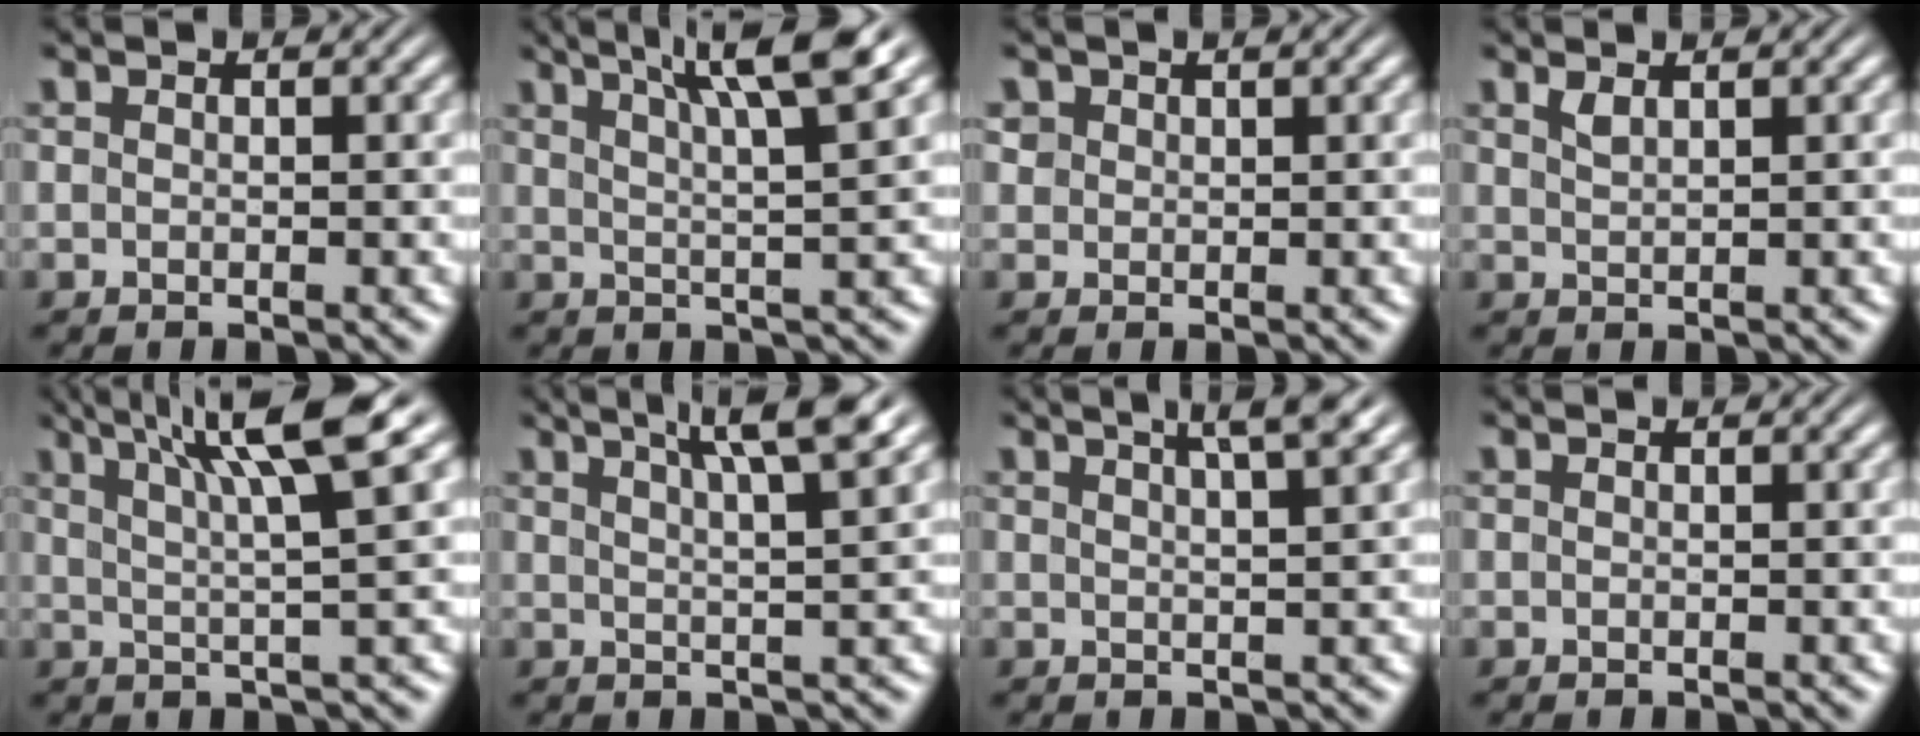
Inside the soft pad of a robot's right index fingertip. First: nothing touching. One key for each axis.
{"total": 6.9, "fx": 4.2, "fy": 1.2, "fz": 5.3, "tx": -0.071, "ty": 0.017, "tz": 0.059}
{"total": 1.6, "fx": 1.0, "fy": 1.1, "fz": 0.5, "tx": -0.021, "ty": -0.009, "tz": 0.026}
{"total": 0.9, "fx": 0.7, "fy": -0.2, "fz": 0.5, "tx": -0.009, "ty": -0.003, "tz": 0.020}
{"total": 6.6, "fx": 3.7, "fy": 0.3, "fz": 5.5, "tx": -0.083, "ty": 0.014, "tz": 0.054}
{"total": 6.4, "fx": 4.1, "fy": 1.4, "fz": 4.7, "tx": -0.062, "ty": 0.016, "tz": 0.056}
{"total": 5.7, "fx": 3.5, "fy": 1.6, "fz": 4.2, "tx": -0.046, "ty": 0.023, "tz": 0.047}
{"total": 0.0}